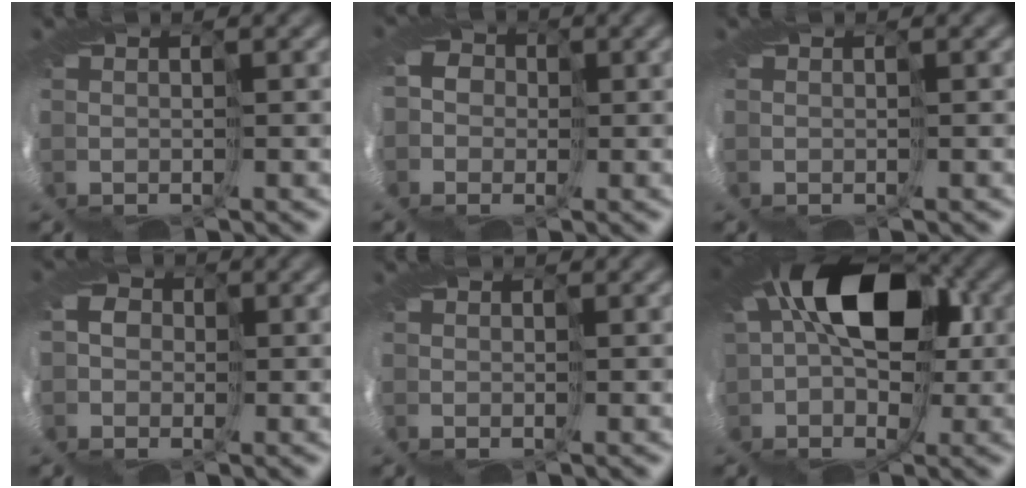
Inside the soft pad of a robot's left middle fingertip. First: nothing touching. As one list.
[{"total": 5.8, "force": [-1.5, 5.4, 1.5], "torque": [-0.044, 0.001, -0.056]}, {"total": 0.0}, {"total": 5.4, "force": [-1.2, 4.9, 1.9], "torque": [-0.040, 0.004, -0.053]}, {"total": 0.5, "force": [0.0, 0.5, 0.1], "torque": [-0.005, 0.003, -0.003]}, {"total": 11.1, "force": [2.3, 6.6, 8.6], "torque": [-0.118, 0.024, 0.014]}]